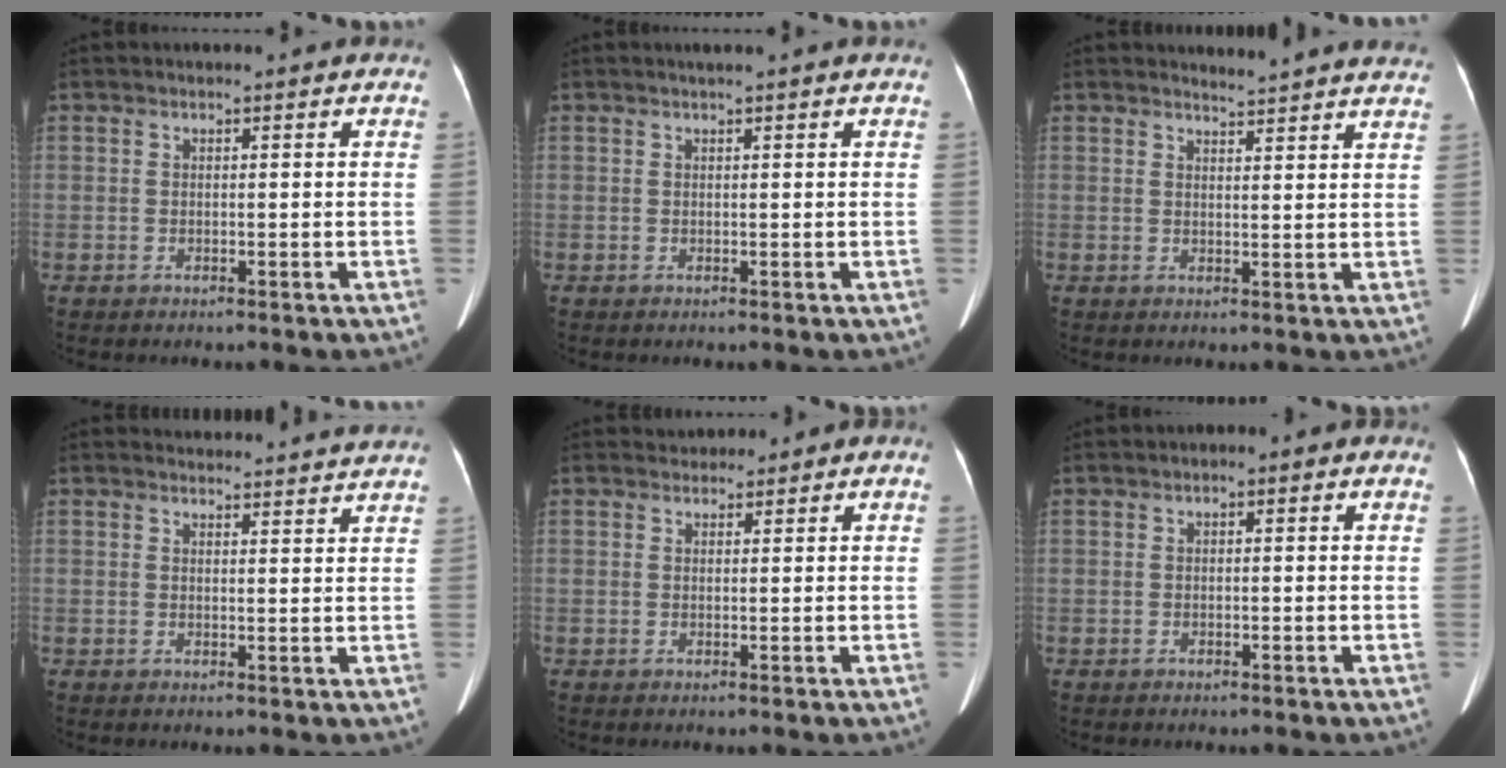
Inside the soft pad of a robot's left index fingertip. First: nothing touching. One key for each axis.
{"total": 1.8, "fx": 1.5, "fy": -0.2, "fz": 1.0, "tx": -0.013, "ty": 0.016, "tz": 0.027}
{"total": 9.3, "fx": 9.1, "fy": -0.2, "fz": 1.6, "tx": -0.018, "ty": -0.022, "tz": 0.089}
{"total": 7.6, "fx": 7.5, "fy": 0.1, "fz": 0.9, "tx": -0.007, "ty": 0.011, "tz": 0.078}
{"total": 1.3, "fx": 0.8, "fy": 1.0, "fz": 0.1, "tx": 0.003, "ty": 0.013, "tz": 0.009}
{"total": 1.1, "fx": -0.3, "fy": 0.6, "fz": 0.9, "tx": -0.011, "ty": 0.008, "tz": -0.010}